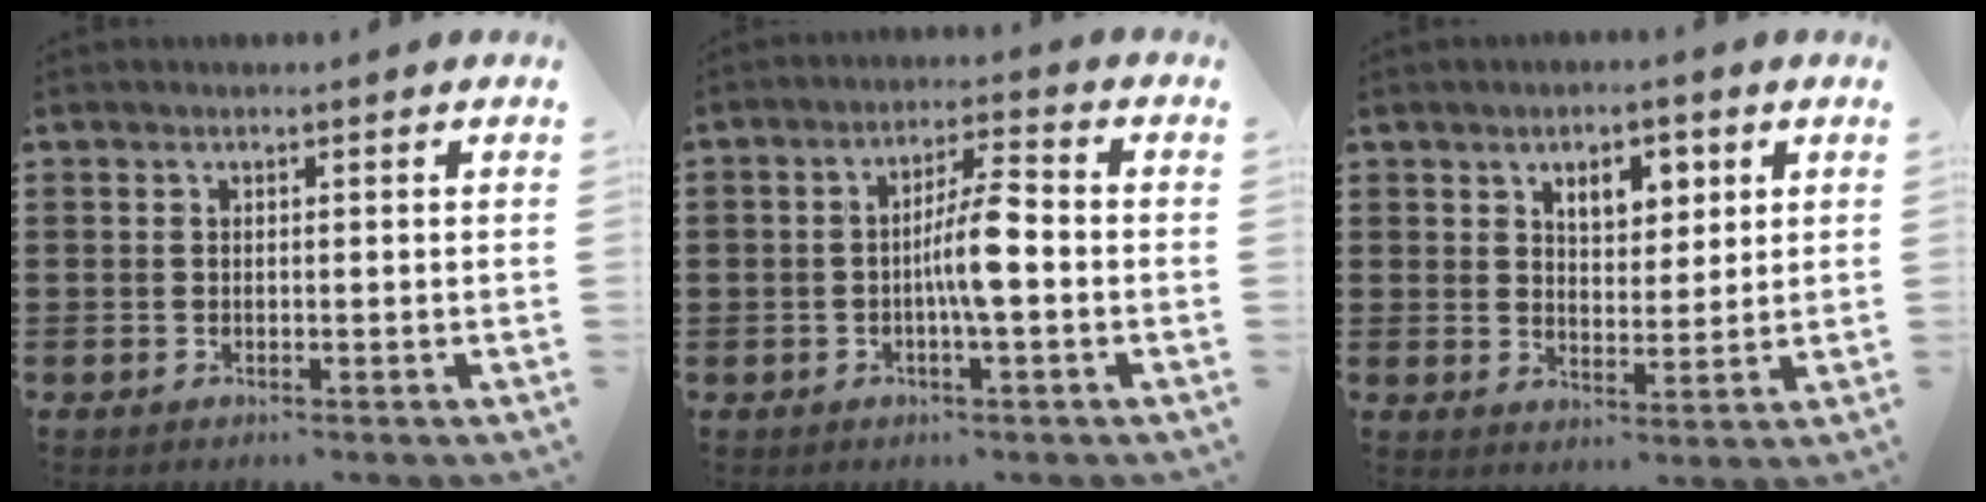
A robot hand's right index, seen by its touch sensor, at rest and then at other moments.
{"total": 6.1, "force": [-0.9, 1.2, 5.9], "torque": [-0.112, 0.006, -0.022]}
{"total": 5.1, "force": [2.6, 2.9, 3.3], "torque": [-0.051, 0.003, 0.039]}